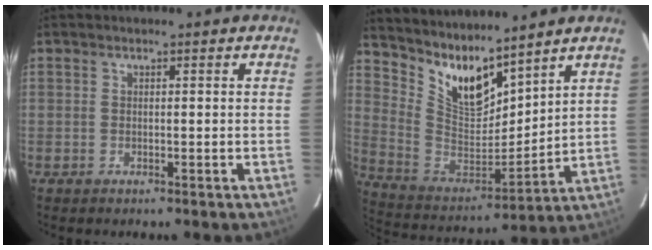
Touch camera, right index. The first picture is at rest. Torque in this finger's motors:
{"motor_torque": [-0.01, 0.18, 0.10, 0.01]}